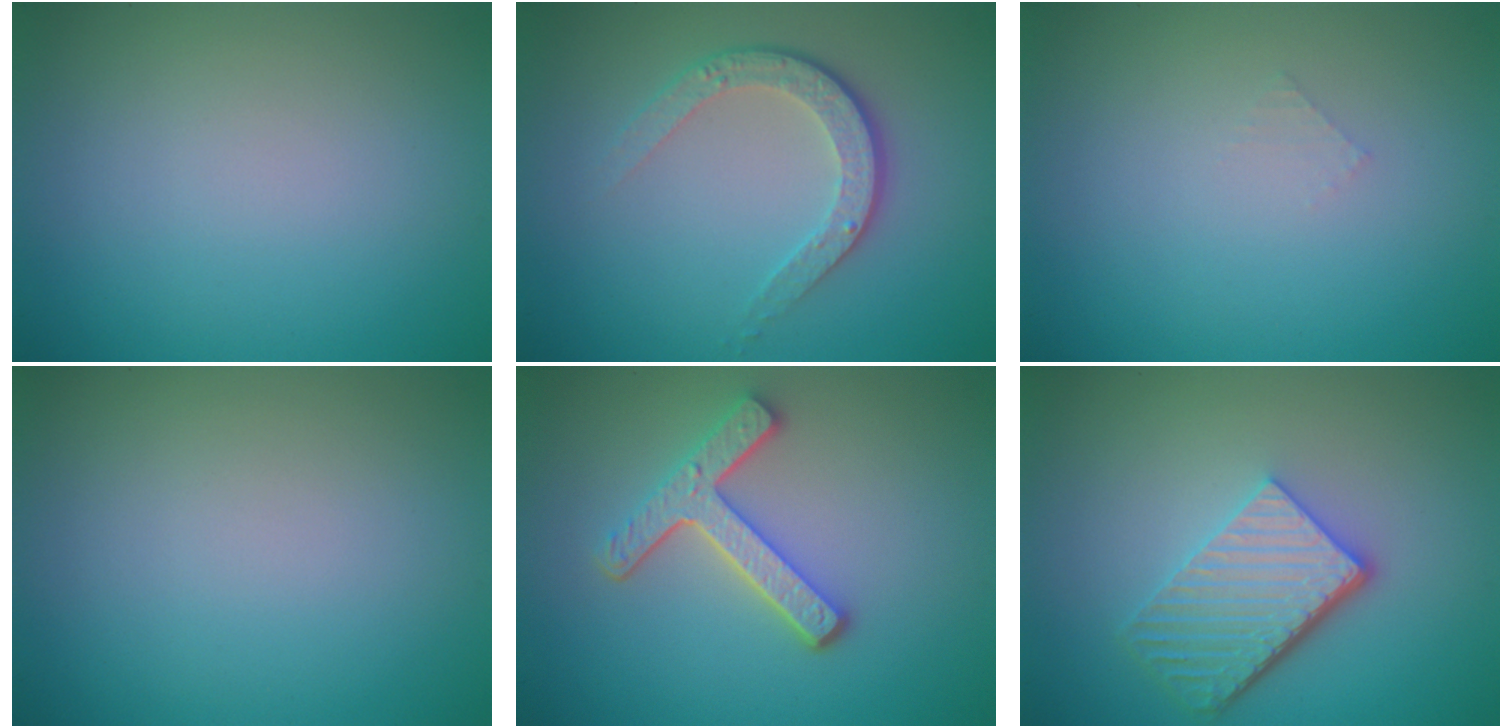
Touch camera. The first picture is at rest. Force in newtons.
{"total": 3.5, "press": 2.6, "slide": 2.4}
{"total": 0.5, "press": 0.5, "slide": 0.1}
{"total": 0.0}
{"total": 4.0, "press": 3.1, "slide": 2.5}
{"total": 5.2, "press": 3.8, "slide": 3.5}